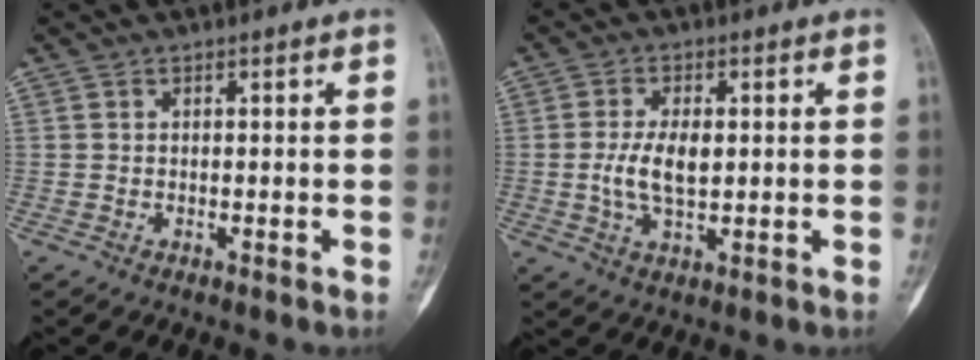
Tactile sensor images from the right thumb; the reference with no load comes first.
{"total": 6.5, "force": [0.2, 3.2, 5.7], "torque": [-0.116, -0.003, 0.002]}